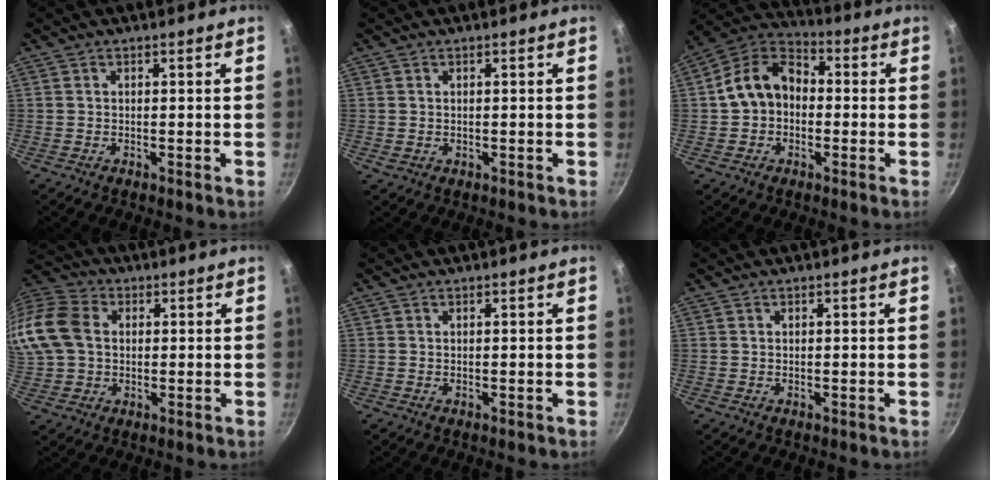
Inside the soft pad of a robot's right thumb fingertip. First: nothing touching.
{"total": 0.7, "force": [0.0, 0.6, 0.3], "torque": [-0.003, 0.001, 0.000]}
{"total": 11.2, "force": [-0.5, 8.6, 7.2], "torque": [-0.097, 0.044, -0.027]}
{"total": 18.6, "force": [2.3, 14.6, 11.3], "torque": [-0.264, 0.036, 0.032]}
{"total": 0.0}
{"total": 0.0}